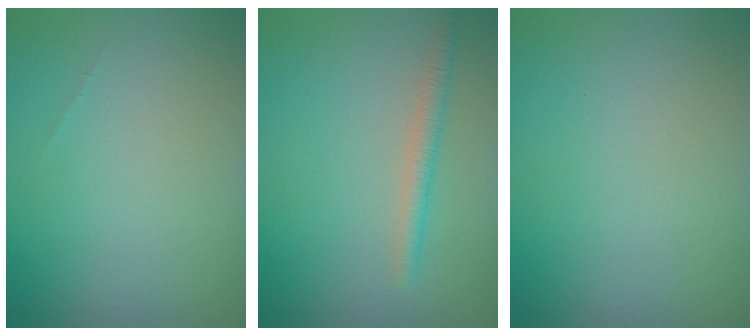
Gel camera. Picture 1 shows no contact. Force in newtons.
{"total": 1.9, "press": 1.9, "slide": 0.0}
{"total": 0.0}